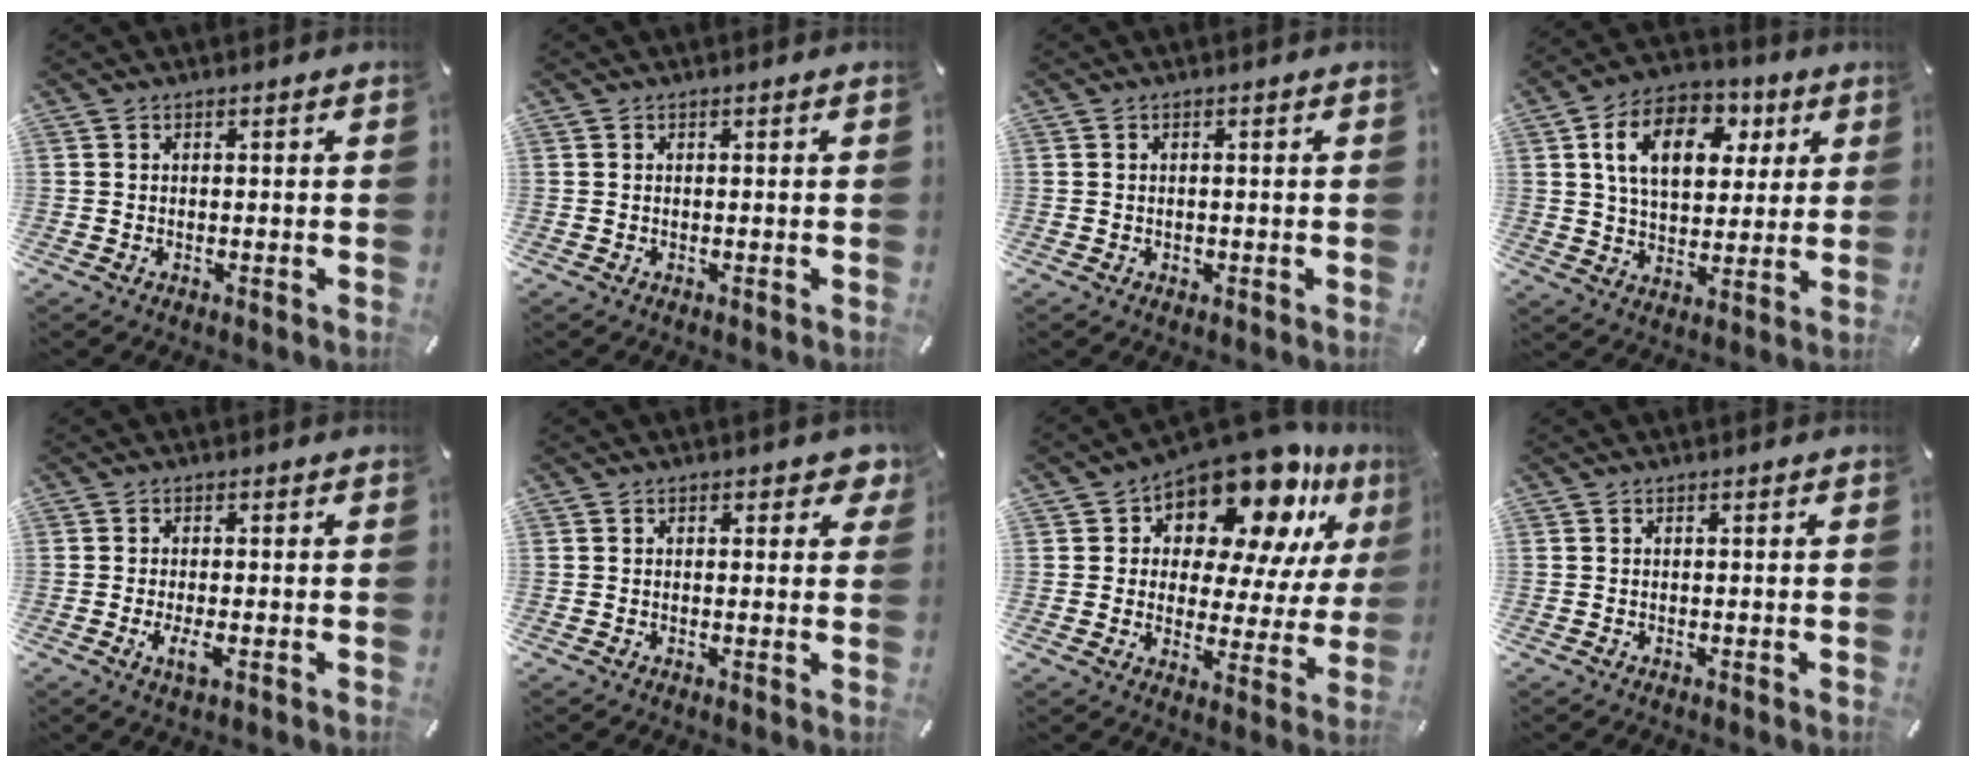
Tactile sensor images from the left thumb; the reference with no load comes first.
{"total": 0.0}
{"total": 0.7, "force": [-0.1, 0.6, 0.2], "torque": [-0.004, 0.004, -0.004]}
{"total": 14.8, "force": [5.3, 10.2, 9.3], "torque": [-0.146, -0.003, 0.094]}
{"total": 3.8, "force": [-0.9, 1.2, 3.5], "torque": [-0.069, -0.012, -0.022]}
{"total": 2.5, "force": [1.2, 1.4, 1.7], "torque": [-0.012, -0.004, 0.015]}
{"total": 16.9, "force": [12.6, 7.7, 8.4], "torque": [-0.137, -0.100, 0.215]}
{"total": 0.0}